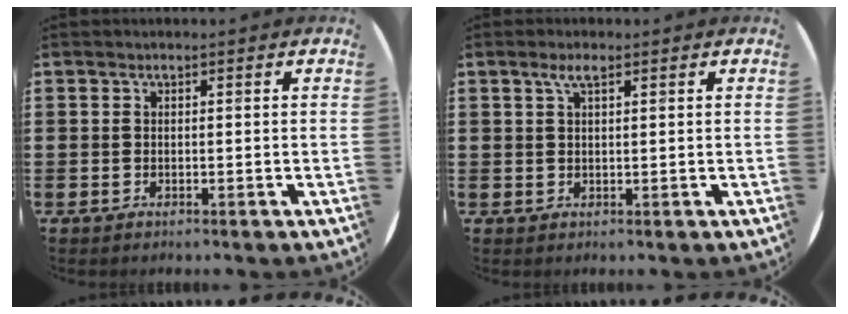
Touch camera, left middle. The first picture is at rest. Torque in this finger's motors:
{"motor_torque": [0.73, -0.47, 0.02, 0.01]}